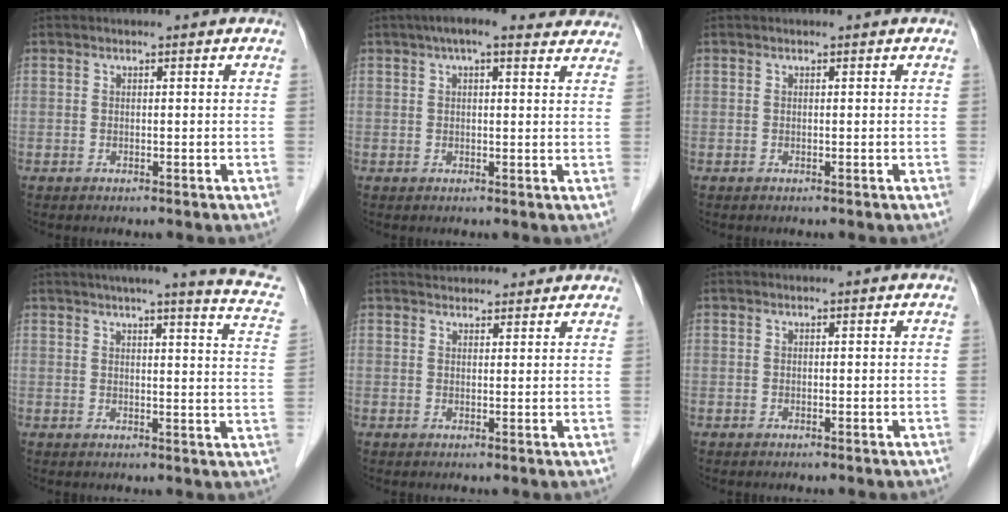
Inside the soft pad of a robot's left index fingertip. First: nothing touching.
{"total": 10.7, "force": [8.6, 2.7, 5.8], "torque": [-0.075, 0.038, 0.104]}
{"total": 0.0}
{"total": 13.9, "force": [11.0, 0.3, 8.5], "torque": [-0.109, -0.020, 0.110]}
{"total": 6.8, "force": [6.2, 2.2, 1.4], "torque": [-0.009, 0.029, 0.073]}
{"total": 0.0}